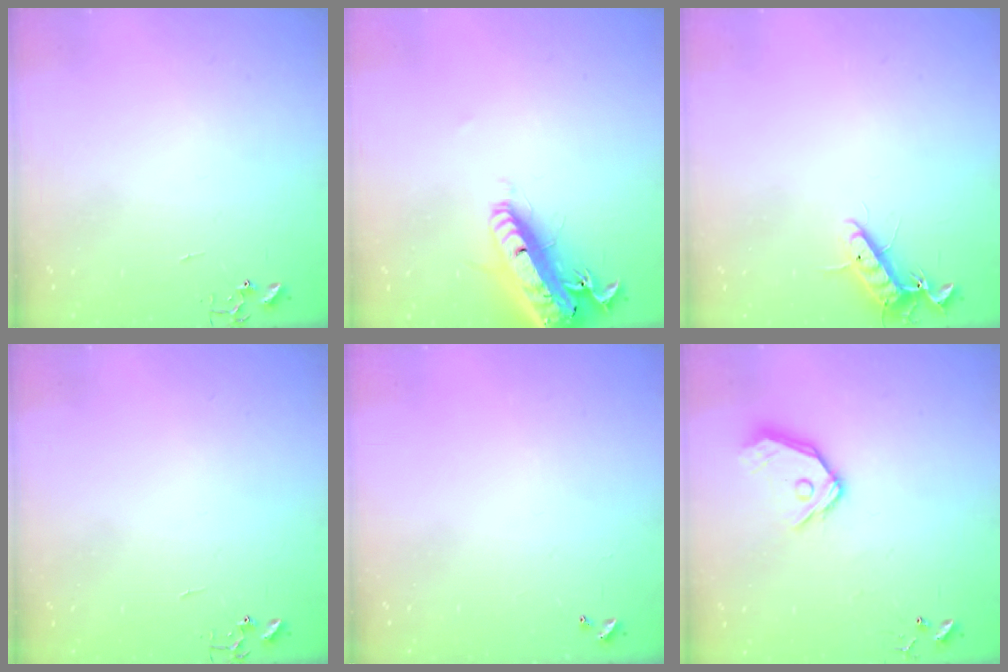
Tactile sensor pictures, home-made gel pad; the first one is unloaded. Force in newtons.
{"total": 23.1, "press": 22.6, "slide": 5.0}
{"total": 11.0, "press": 10.9, "slide": 1.9}
{"total": 0.0}
{"total": 0.0}
{"total": 12.7, "press": 12.5, "slide": 2.0}